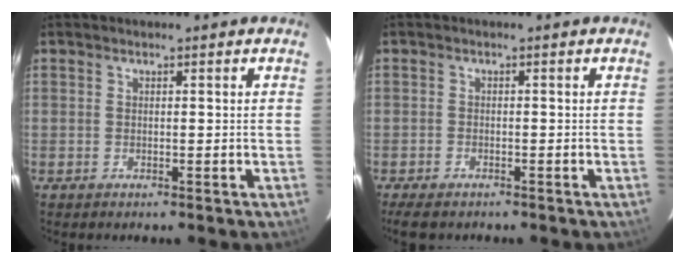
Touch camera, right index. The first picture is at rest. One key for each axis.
{"total": 4.5, "fx": -3.6, "fy": 1.8, "fz": 1.8, "tx": -0.051, "ty": -0.010, "tz": -0.064}